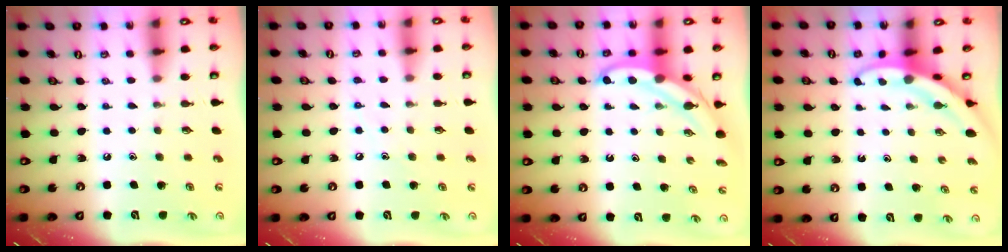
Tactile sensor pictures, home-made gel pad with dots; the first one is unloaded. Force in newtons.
{"total": 4.9, "press": 4.9, "slide": 0.2}
{"total": 5.6, "press": 5.6, "slide": 0.2}
{"total": 3.2, "press": 3.1, "slide": 0.3}